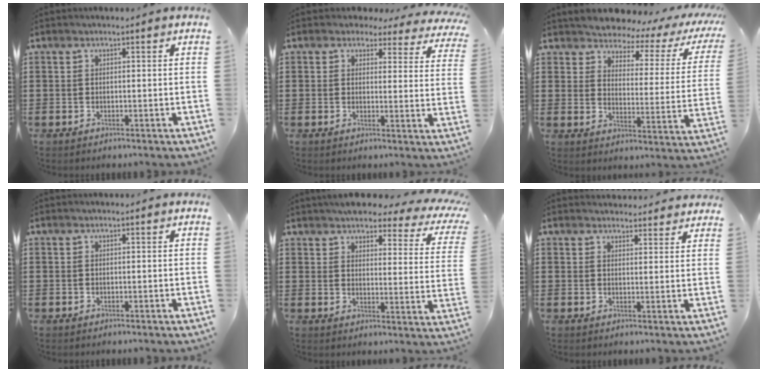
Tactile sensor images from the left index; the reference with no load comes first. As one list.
[{"total": 3.0, "force": [2.6, 1.2, 1.0], "torque": [-0.026, -0.009, 0.042]}, {"total": 3.7, "force": [3.6, 0.8, 0.6], "torque": [-0.032, -0.037, 0.053]}, {"total": 0.0}, {"total": 5.1, "force": [4.4, 1.2, 2.1], "torque": [-0.056, -0.025, 0.072]}, {"total": 2.8, "force": [2.7, 0.6, -0.1], "torque": [0.001, -0.010, 0.050]}]